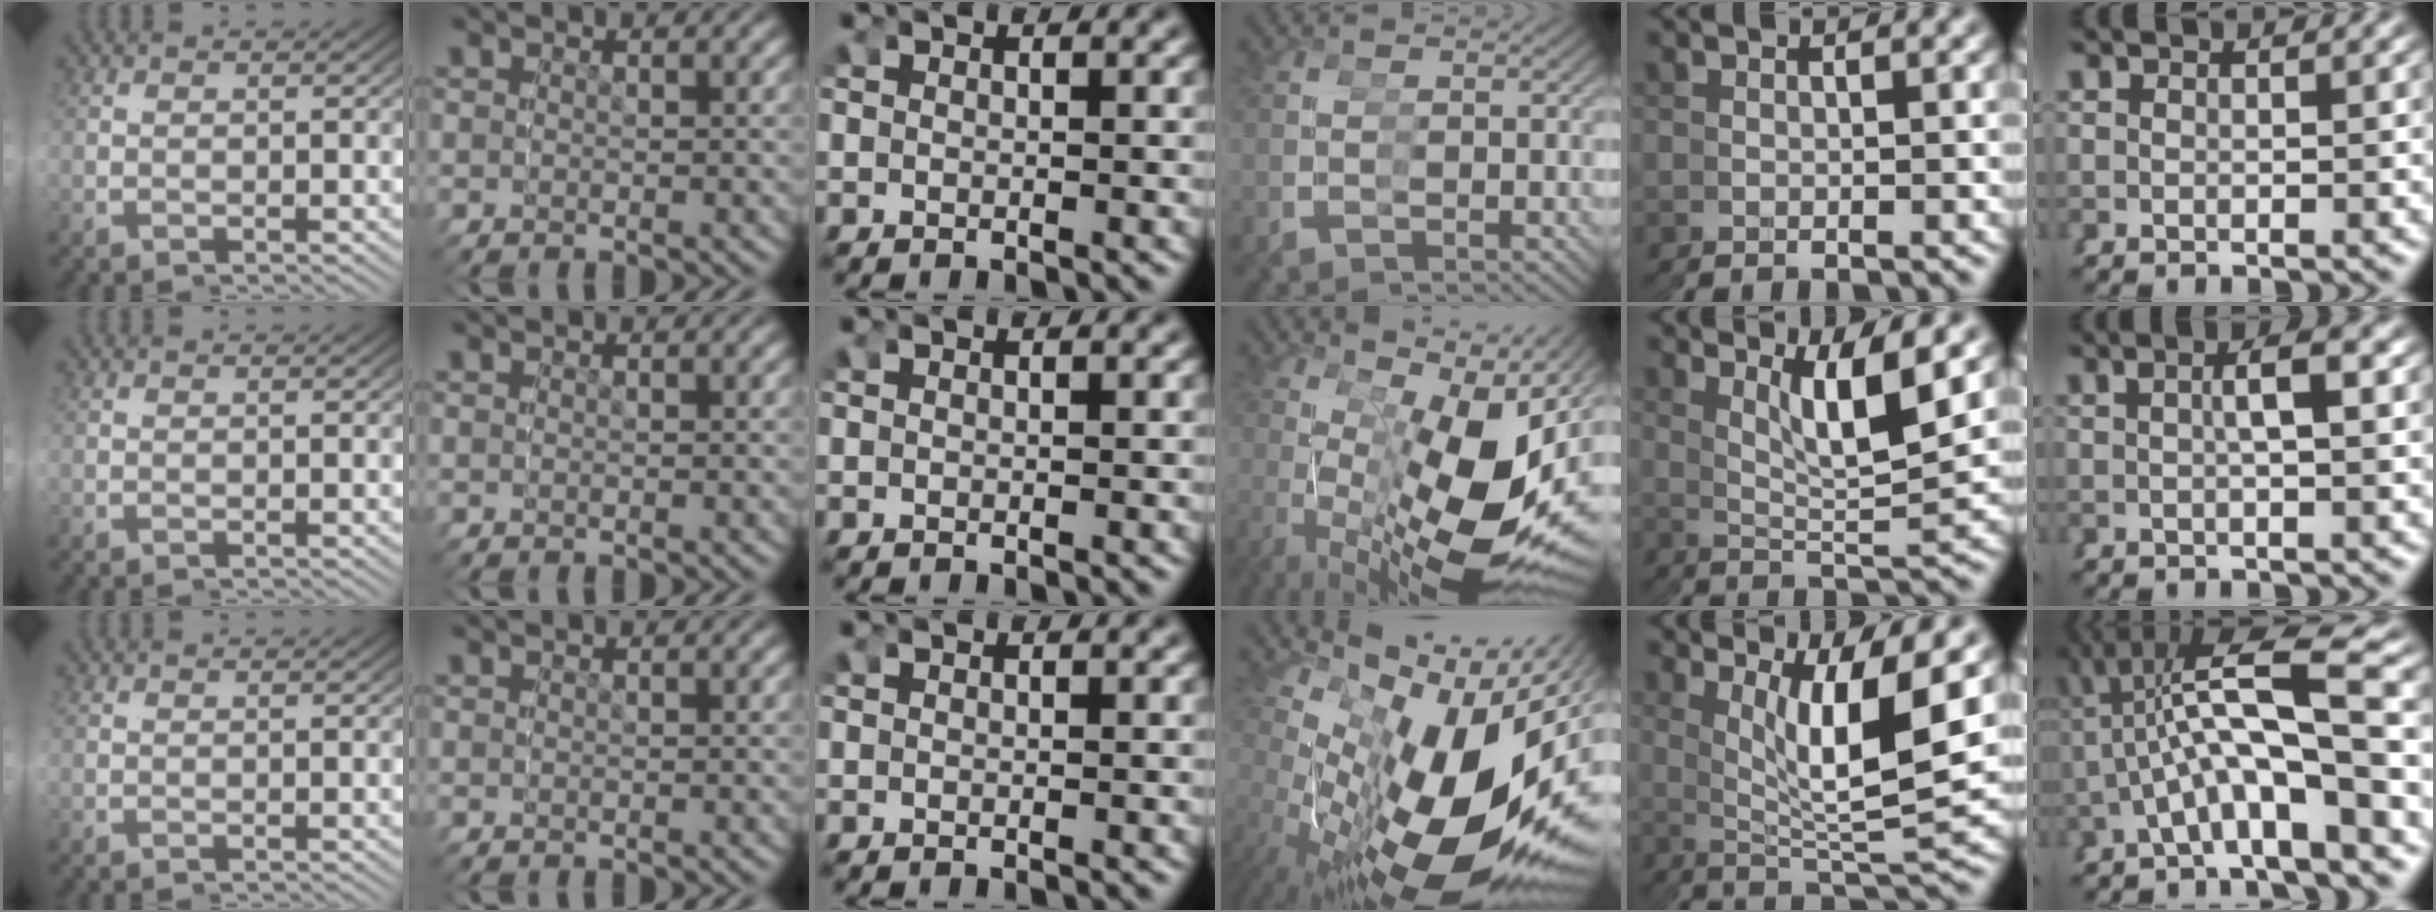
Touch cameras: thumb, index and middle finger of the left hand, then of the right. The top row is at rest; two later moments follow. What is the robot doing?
{"motion": "grasp_and_lifting", "object": "cubes"}